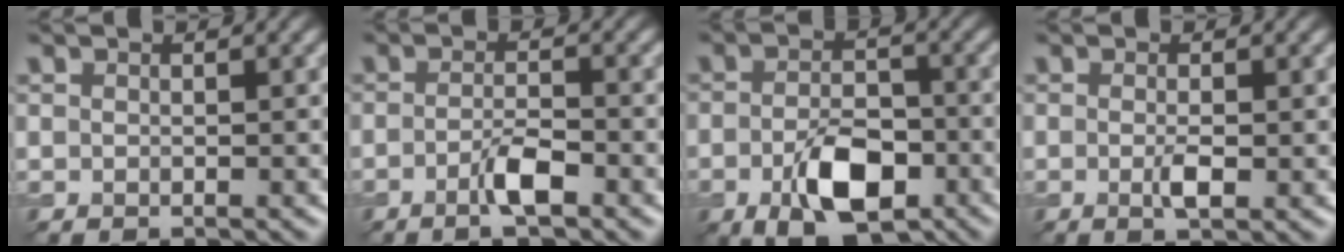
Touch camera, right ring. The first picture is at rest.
{"total": 2.7, "force": [-1.4, 0.5, 2.3], "torque": [-0.043, 0.004, -0.030]}
{"total": 6.8, "force": [-2.9, 3.7, 4.9], "torque": [-0.085, -0.010, -0.049]}
{"total": 1.9, "force": [-0.3, 0.4, 1.9], "torque": [-0.036, -0.004, -0.006]}